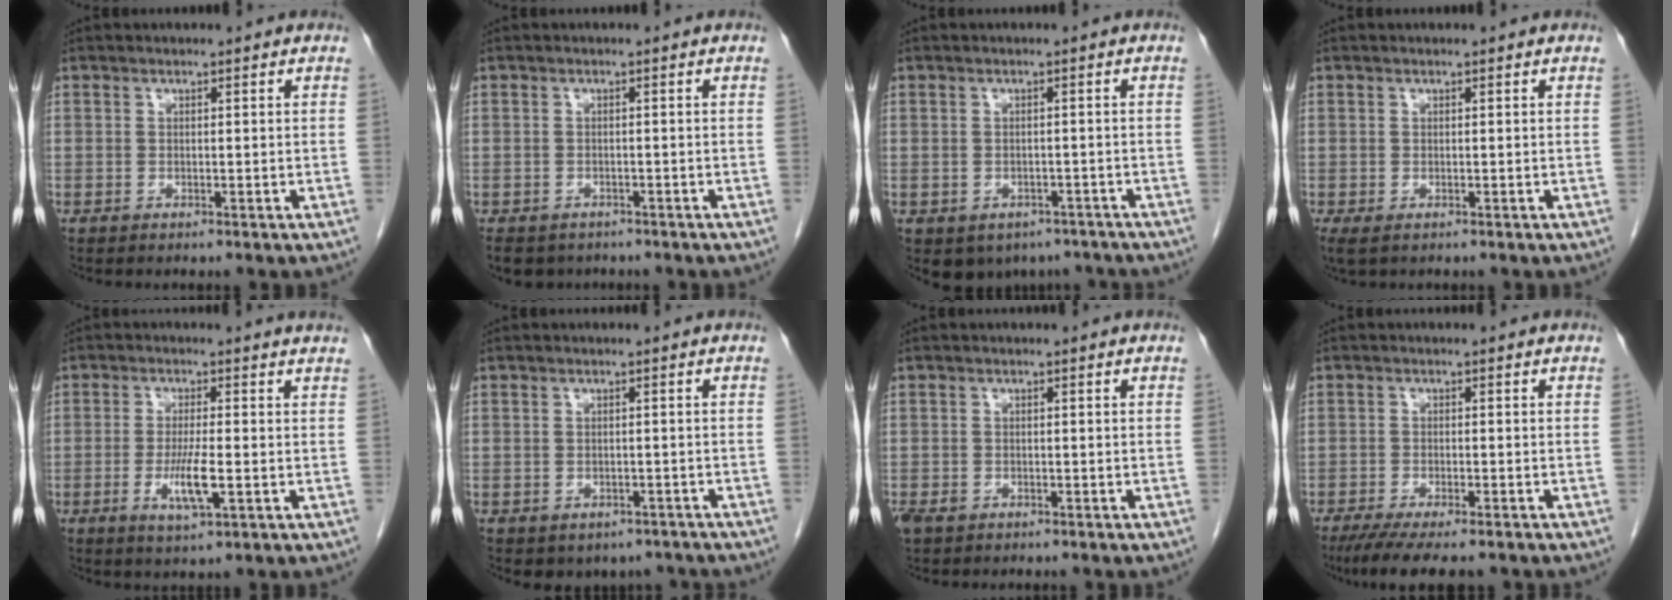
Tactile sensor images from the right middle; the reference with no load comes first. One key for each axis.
{"total": 7.2, "fx": -5.3, "fy": 4.5, "fz": 1.8, "tx": -0.040, "ty": -0.009, "tz": -0.069}
{"total": 5.8, "fx": -4.1, "fy": 4.0, "fz": 1.1, "tx": -0.003, "ty": 0.012, "tz": -0.049}
{"total": 1.8, "fx": -1.0, "fy": 1.0, "fz": 1.2, "tx": -0.023, "ty": -0.007, "tz": -0.011}
{"total": 5.3, "fx": -0.6, "fy": -0.1, "fz": 5.3, "tx": -0.102, "ty": -0.012, "tz": -0.010}
{"total": 4.6, "fx": -3.4, "fy": 3.0, "fz": 0.7, "tx": 0.003, "ty": 0.012, "tz": -0.039}
{"total": 2.0, "fx": -1.0, "fy": 1.4, "fz": 0.9, "tx": -0.023, "ty": 0.000, "tz": -0.012}
{"total": 8.9, "fx": -7.1, "fy": 1.7, "fz": 5.1, "tx": -0.075, "ty": -0.016, "tz": -0.109}